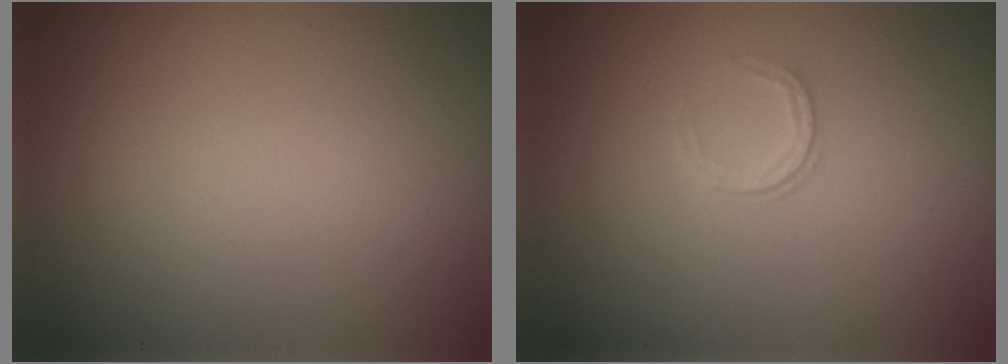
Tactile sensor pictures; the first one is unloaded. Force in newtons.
{"total": 1.0, "press": 0.7, "slide": 0.7}